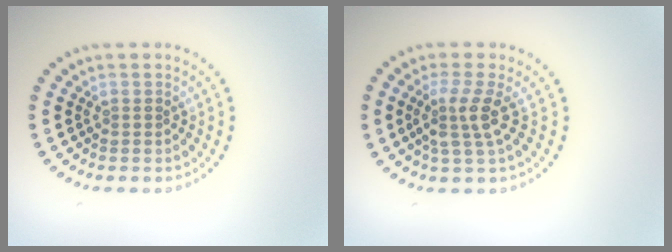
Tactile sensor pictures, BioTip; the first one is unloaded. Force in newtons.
{"total": 2.7, "press": 2.0, "slide": 1.8}